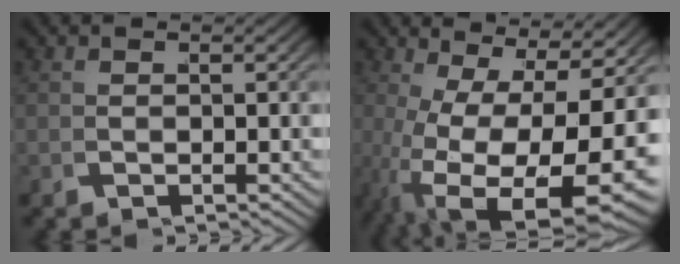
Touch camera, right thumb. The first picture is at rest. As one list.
[{"total": 15.7, "force": [-1.3, 8.7, 13.0], "torque": [-0.246, -0.067, 0.030]}]